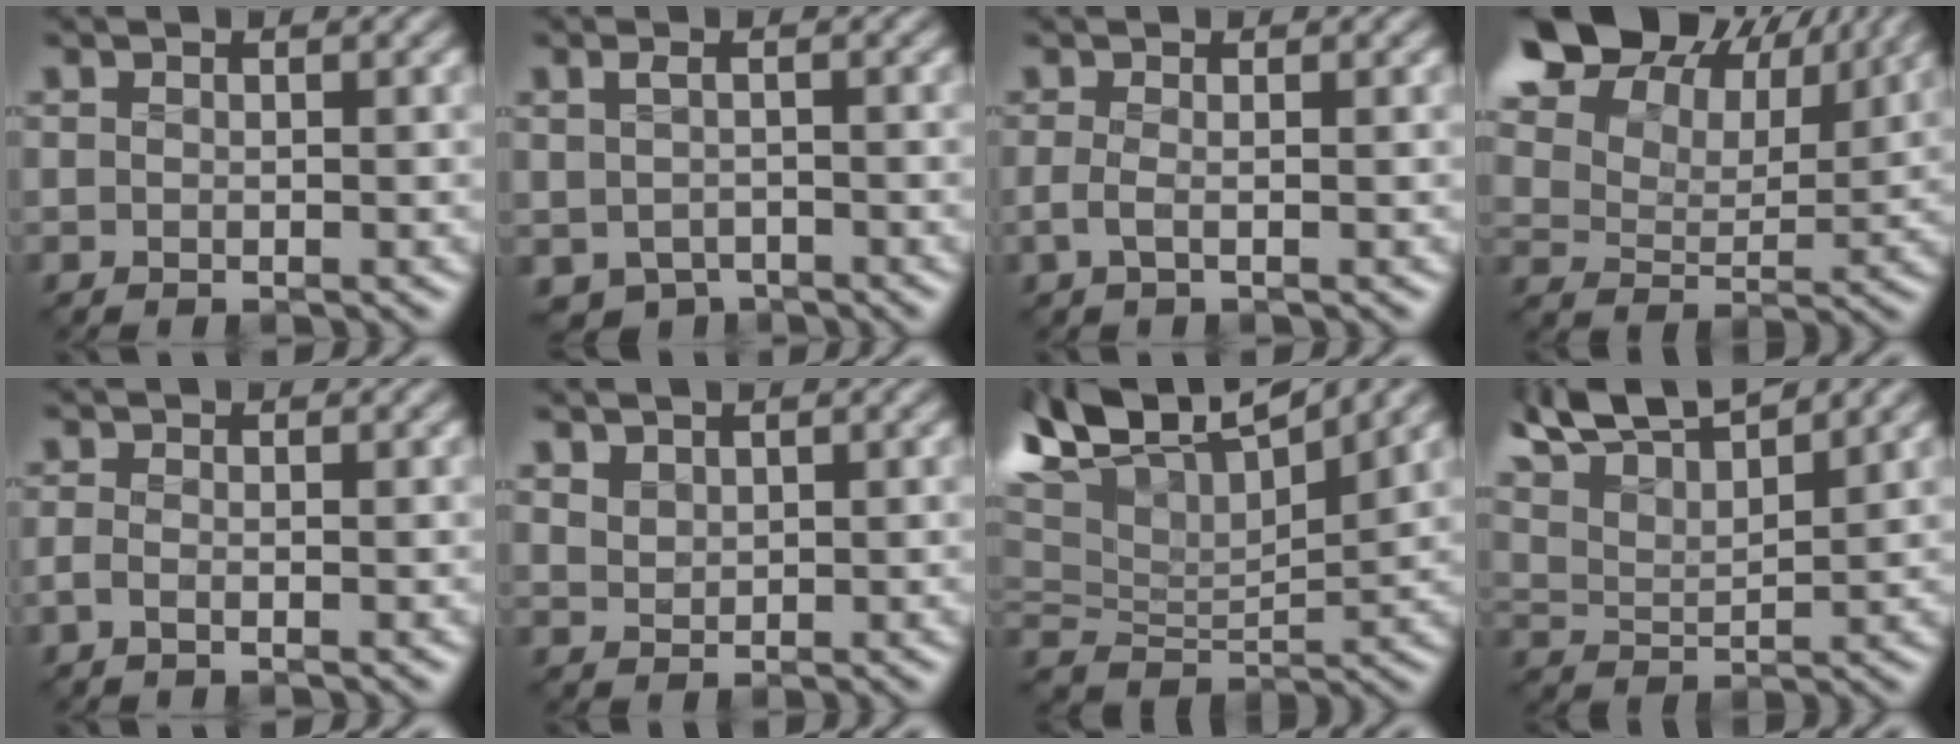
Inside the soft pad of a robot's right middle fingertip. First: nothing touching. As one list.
[{"total": 2.3, "force": [-1.2, 1.5, 1.4], "torque": [-0.033, -0.012, -0.019]}, {"total": 1.2, "force": [-0.4, 0.2, 1.2], "torque": [-0.032, -0.006, -0.011]}, {"total": 17.9, "force": [11.7, 10.3, 8.8], "torque": [-0.199, 0.046, 0.215]}, {"total": 1.0, "force": [-0.6, 0.2, 0.7], "torque": [-0.023, -0.006, -0.015]}, {"total": 1.7, "force": [1.3, 0.9, 0.6], "torque": [-0.023, -0.004, 0.033]}, {"total": 10.0, "force": [6.0, 4.7, 6.6], "torque": [-0.125, 0.034, 0.109]}, {"total": 8.9, "force": [7.6, 1.9, 4.3], "torque": [-0.091, 0.017, 0.126]}]